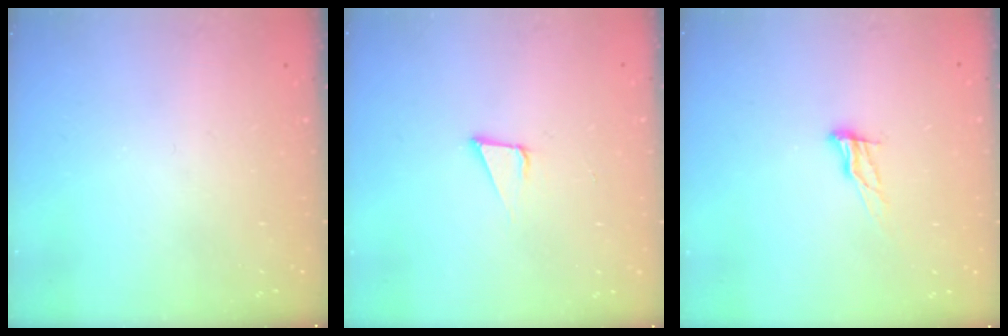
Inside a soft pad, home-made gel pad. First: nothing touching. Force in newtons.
{"total": 3.7, "press": 3.1, "slide": 2.1}
{"total": 8.7, "press": 8.4, "slide": 2.4}